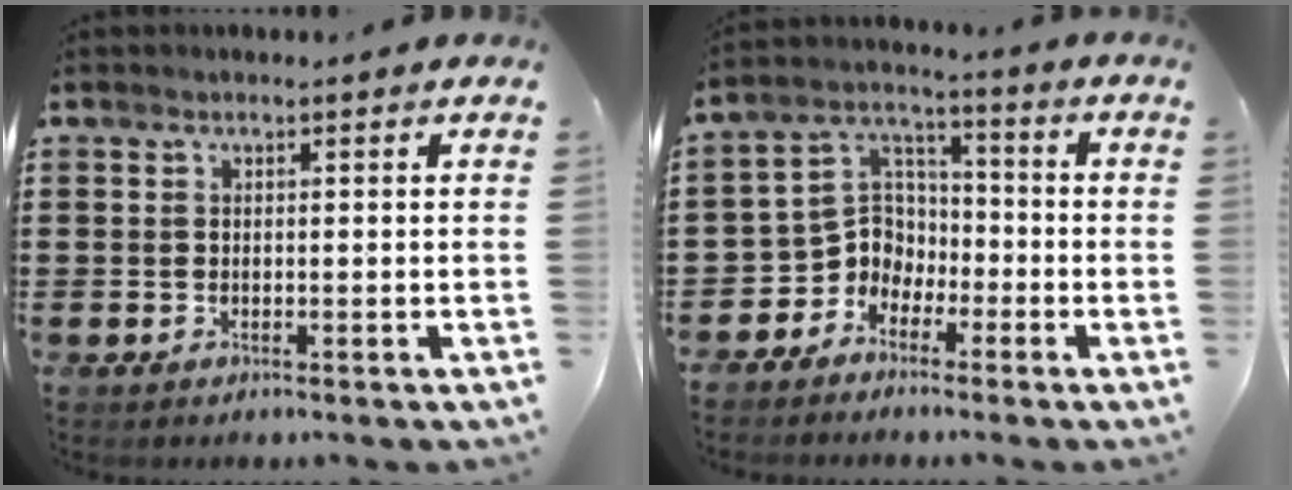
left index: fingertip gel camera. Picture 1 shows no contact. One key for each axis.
{"total": 6.1, "fx": -3.0, "fy": 5.2, "fz": 1.2, "tx": -0.056, "ty": 0.002, "tz": -0.068}